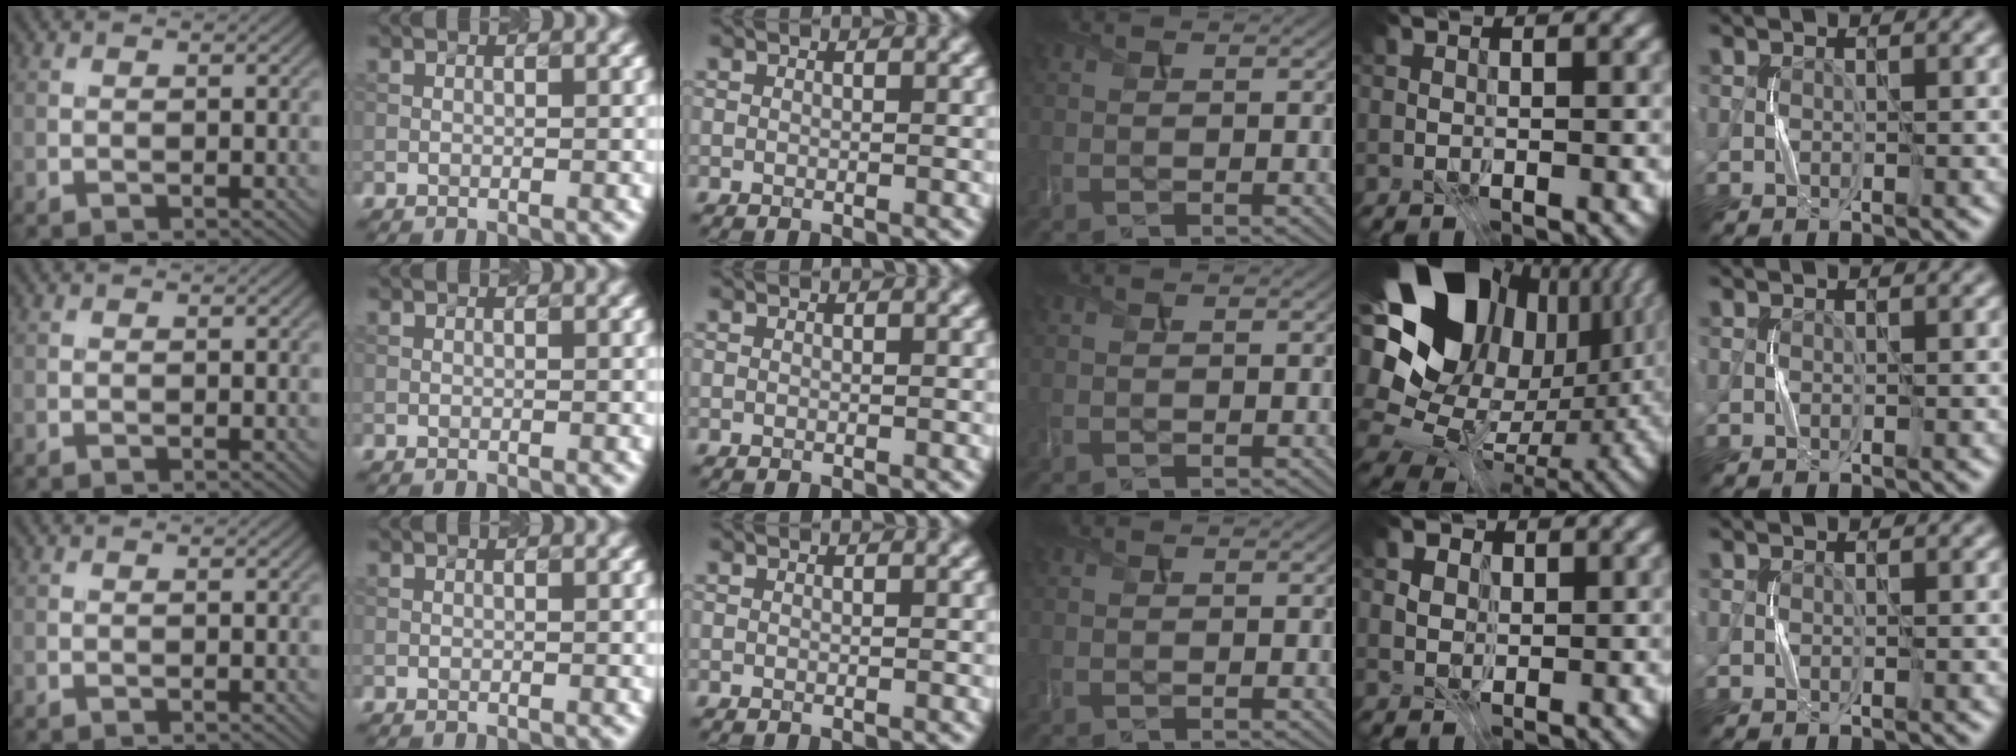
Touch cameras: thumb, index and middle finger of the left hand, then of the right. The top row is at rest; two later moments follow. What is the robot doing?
{"motion": "press", "object": "joystick"}